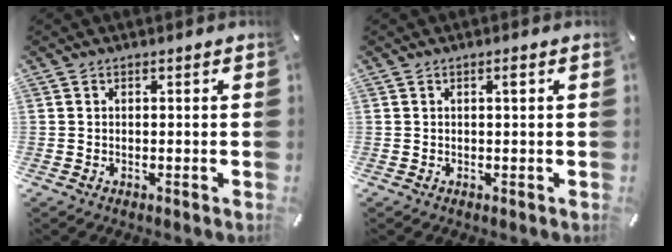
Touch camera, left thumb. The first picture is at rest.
{"total": 1.1, "force": [0.4, 0.1, 1.1], "torque": [-0.022, 0.002, 0.006]}